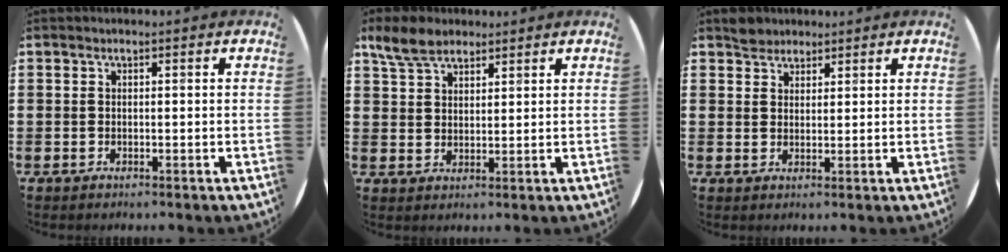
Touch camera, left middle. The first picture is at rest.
{"total": 5.6, "force": [4.6, 2.3, 2.1], "torque": [-0.053, -0.002, 0.089]}
{"total": 2.4, "force": [2.2, 1.0, -0.1], "torque": [0.005, 0.002, 0.043]}